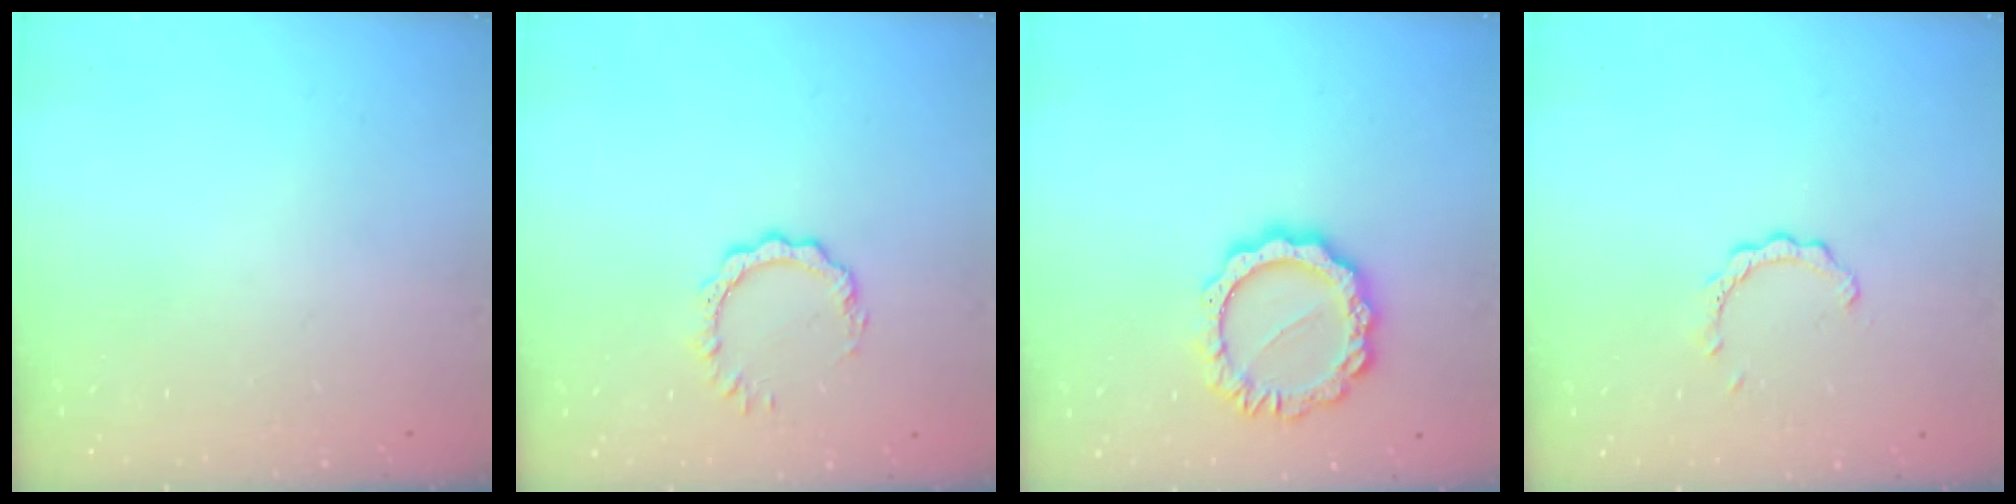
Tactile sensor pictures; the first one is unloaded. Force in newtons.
{"total": 4.9, "press": 4.8, "slide": 0.3}
{"total": 12.1, "press": 12.0, "slide": 1.1}
{"total": 2.2, "press": 2.2, "slide": 0.1}